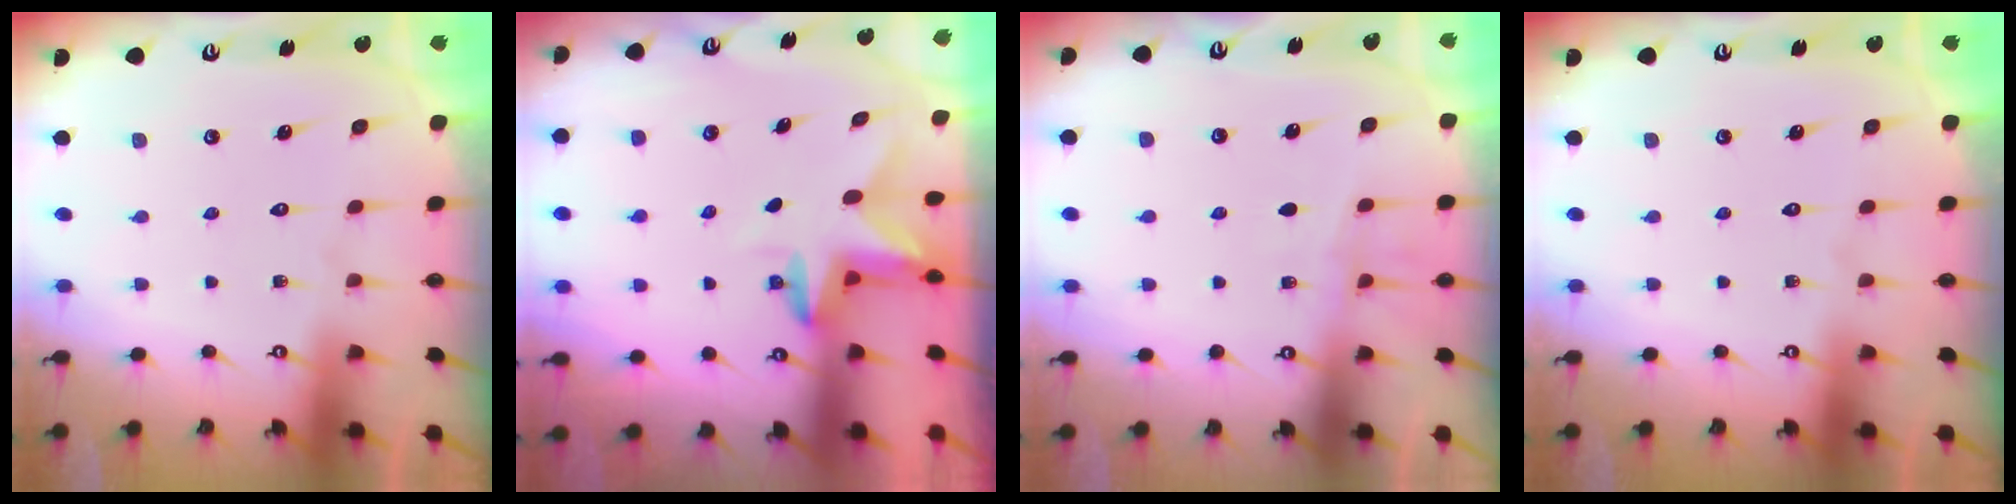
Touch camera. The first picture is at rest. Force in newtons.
{"total": 3.0, "press": 3.0, "slide": 0.3}
{"total": 6.1, "press": 6.1, "slide": 0.5}
{"total": 0.0}